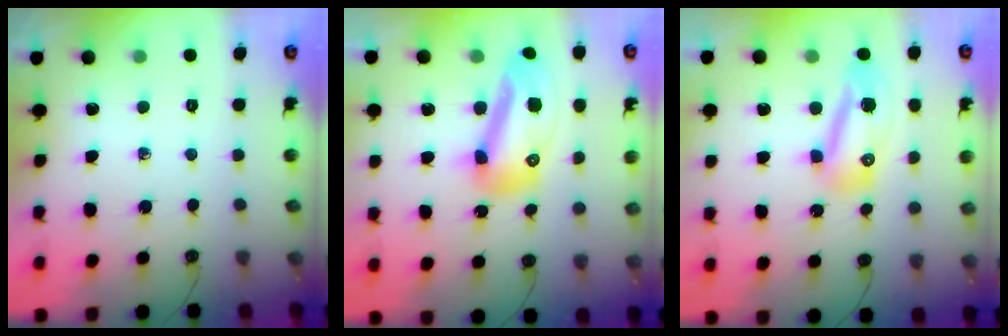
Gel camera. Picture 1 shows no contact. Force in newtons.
{"total": 15.5, "press": 15.4, "slide": 1.7}
{"total": 10.2, "press": 9.9, "slide": 2.4}